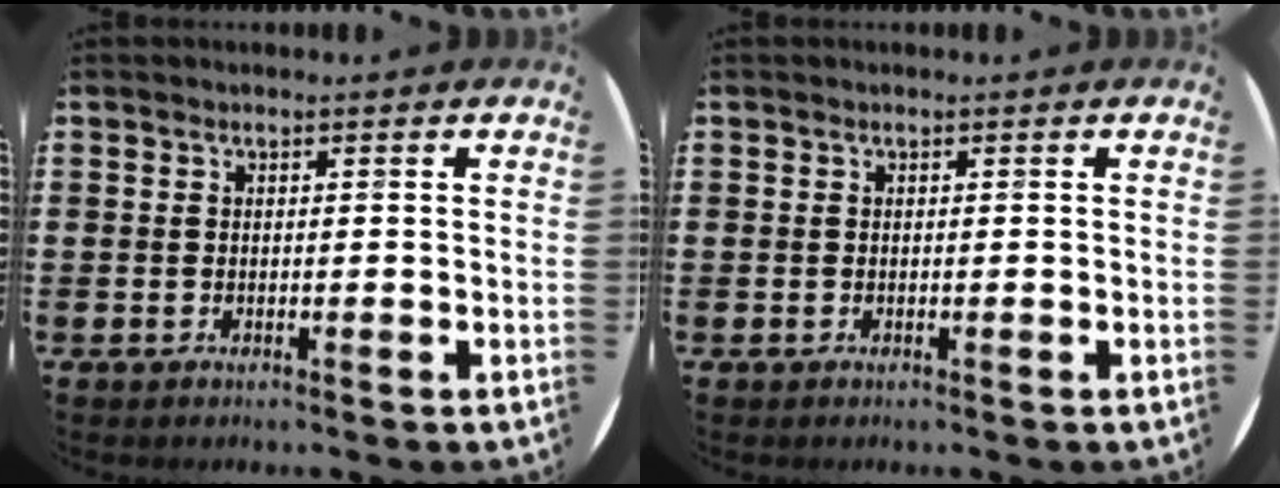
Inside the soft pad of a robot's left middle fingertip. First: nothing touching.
{"total": 0.0}